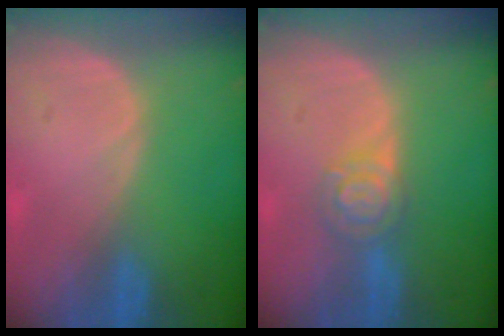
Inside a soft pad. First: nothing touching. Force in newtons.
{"total": 5.0, "press": 4.4, "slide": 2.4}